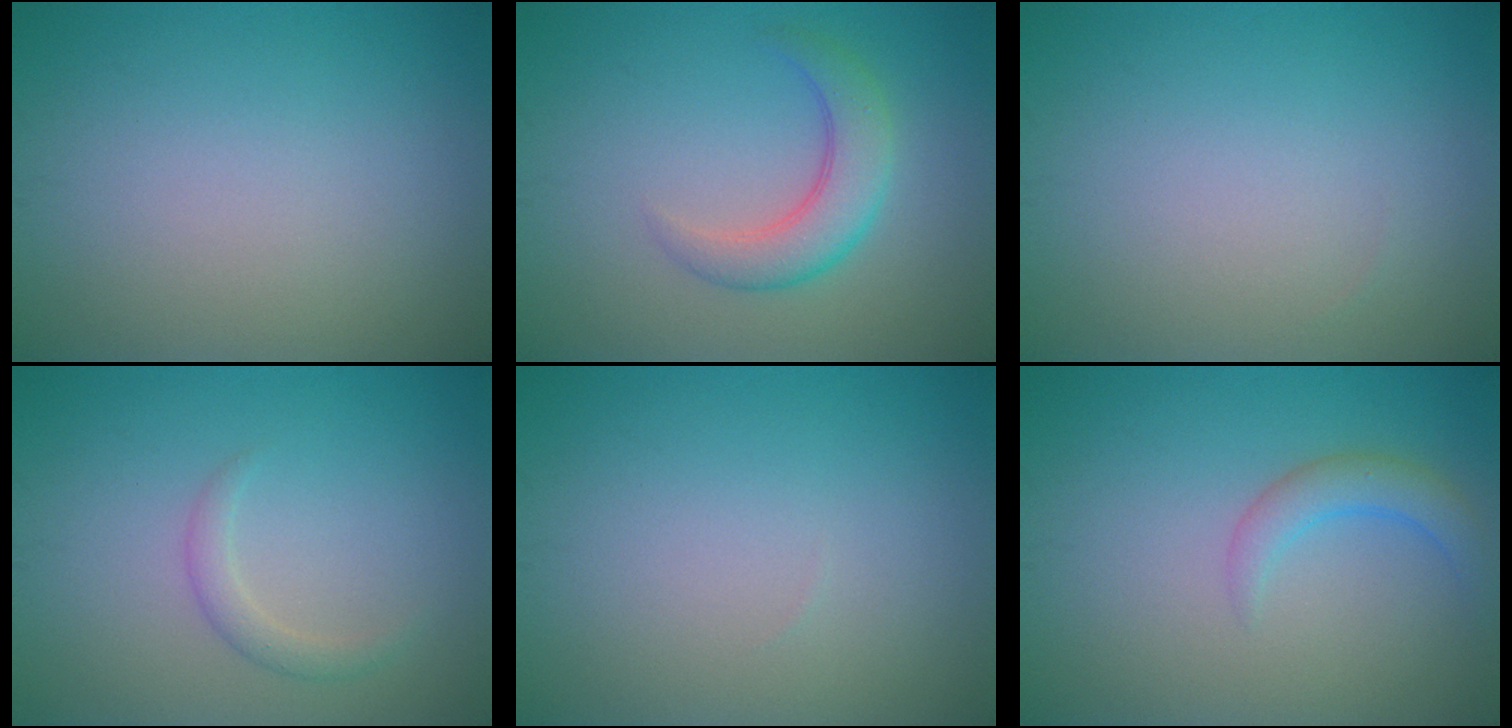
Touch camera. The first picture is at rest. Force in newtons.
{"total": 3.9, "press": 3.9, "slide": 0.2}
{"total": 0.0}
{"total": 1.5, "press": 1.5, "slide": 0.1}
{"total": 0.0}
{"total": 2.3, "press": 2.3, "slide": 0.2}